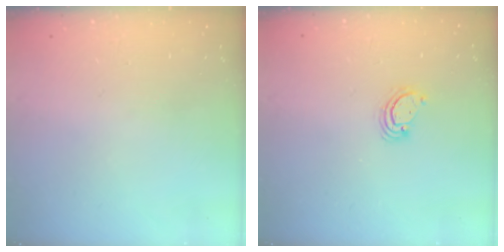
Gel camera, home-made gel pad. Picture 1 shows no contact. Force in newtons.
{"total": 2.6, "press": 2.6, "slide": 0.3}